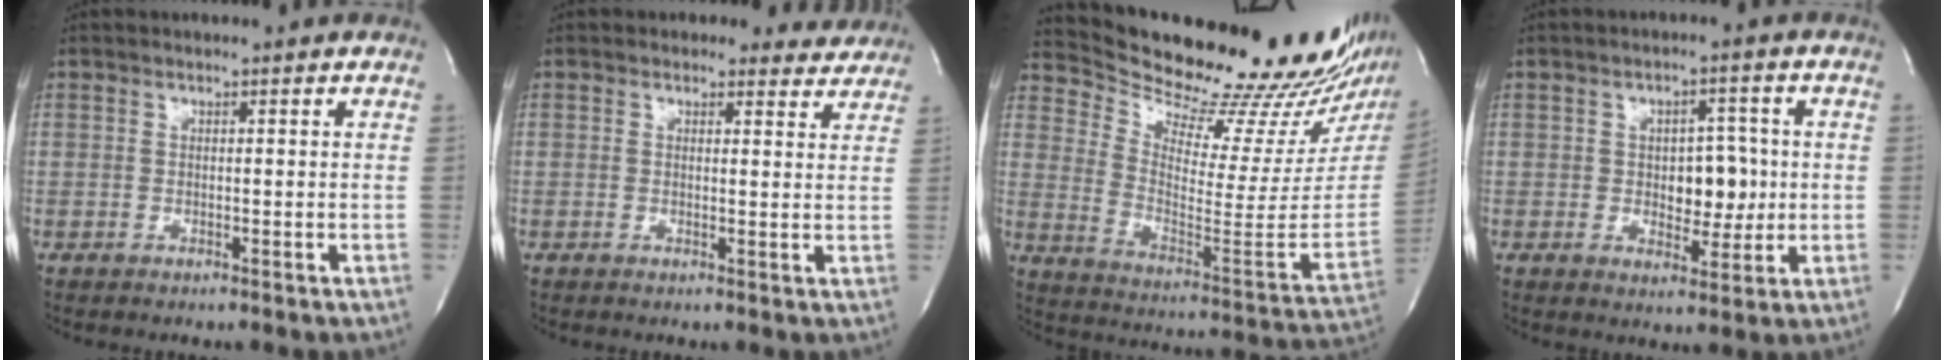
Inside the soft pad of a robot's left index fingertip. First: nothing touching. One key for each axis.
{"total": 4.5, "fx": 3.8, "fy": 2.3, "fz": -0.5, "tx": 0.030, "ty": -0.010, "tz": 0.017}
{"total": 26.4, "fx": 23.5, "fy": 2.0, "fz": 12.0, "tx": -0.185, "ty": -0.108, "tz": 0.319}
{"total": 5.4, "fx": -0.3, "fy": 3.3, "fz": 4.3, "tx": -0.048, "ty": 0.005, "tz": -0.001}